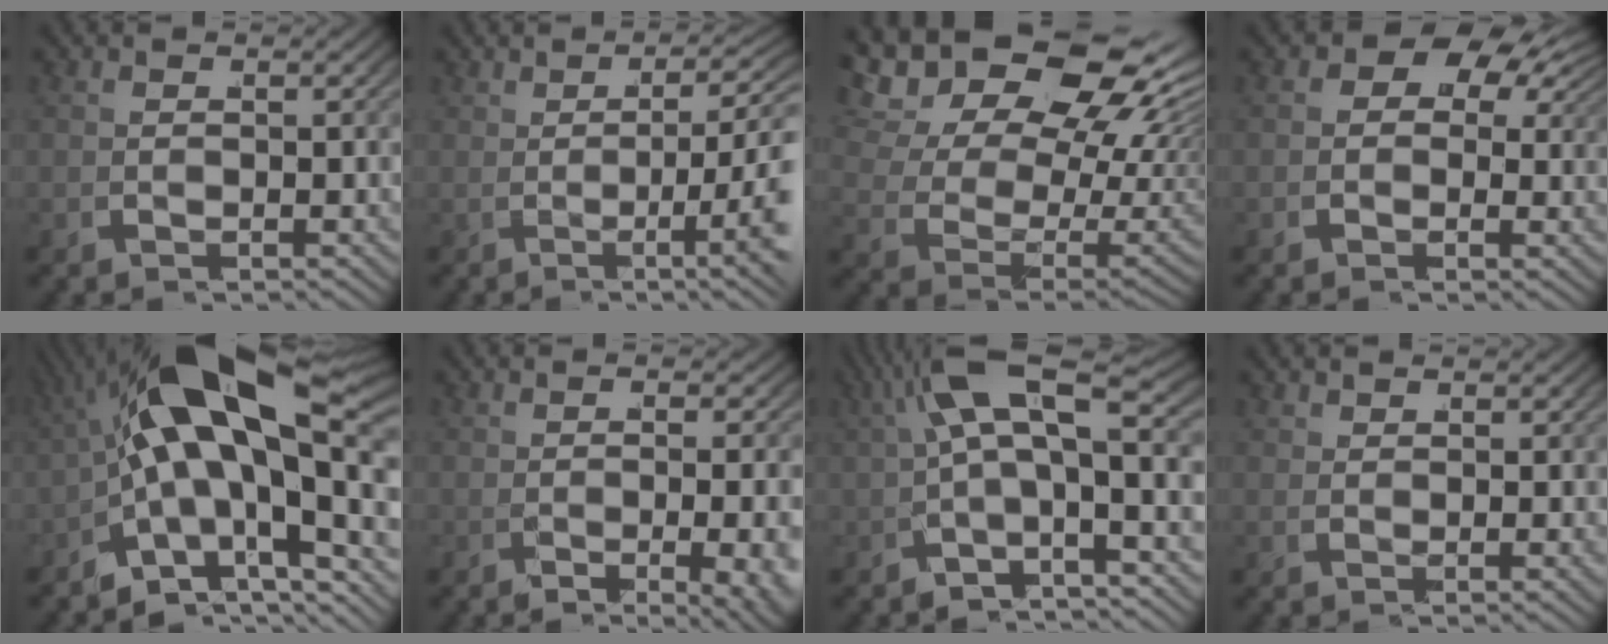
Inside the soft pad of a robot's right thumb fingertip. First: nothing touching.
{"total": 5.1, "force": [-0.9, 0.7, 5.0], "torque": [-0.076, 0.003, -0.010]}
{"total": 14.4, "force": [5.0, 8.7, 10.3], "torque": [-0.186, 0.018, 0.068]}
{"total": 4.8, "force": [1.9, 3.0, 3.1], "torque": [-0.058, 0.003, 0.027]}
{"total": 16.2, "force": [0.1, 9.4, 13.2], "torque": [-0.262, -0.019, 0.001]}
{"total": 3.7, "force": [-1.3, 0.7, 3.4], "torque": [-0.064, -0.015, -0.012]}
{"total": 4.8, "force": [0.7, 1.3, 4.6], "torque": [-0.087, 0.022, 0.004]}
{"total": 1.6, "force": [1.6, 0.1, -0.1], "torque": [0.007, 0.000, 0.031]}